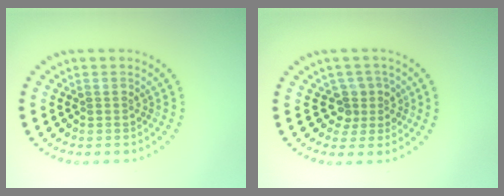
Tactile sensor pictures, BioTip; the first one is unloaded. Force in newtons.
{"total": 2.5, "press": 1.9, "slide": 1.6}